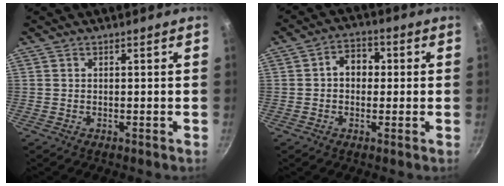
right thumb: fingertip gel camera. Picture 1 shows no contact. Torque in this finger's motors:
{"motor_torque": [0.54, 0.90, 0.46, -0.36, 0.02]}